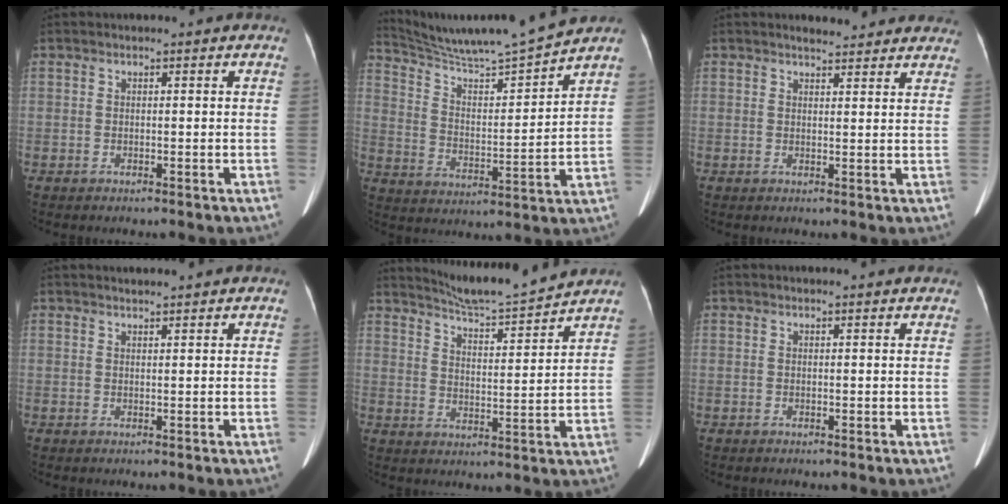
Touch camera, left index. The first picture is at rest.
{"total": 13.6, "force": [13.0, -2.0, 3.6], "torque": [-0.075, -0.024, 0.222]}
{"total": 7.2, "force": [6.8, 1.5, 2.1], "torque": [-0.019, 0.009, 0.068]}
{"total": 2.3, "force": [2.3, -0.2, 0.5], "torque": [-0.009, 0.009, 0.033]}
{"total": 10.7, "force": [10.3, -1.2, 2.5], "torque": [-0.051, -0.011, 0.162]}
{"total": 2.6, "force": [2.5, 0.1, 0.6], "torque": [-0.010, 0.011, 0.026]}